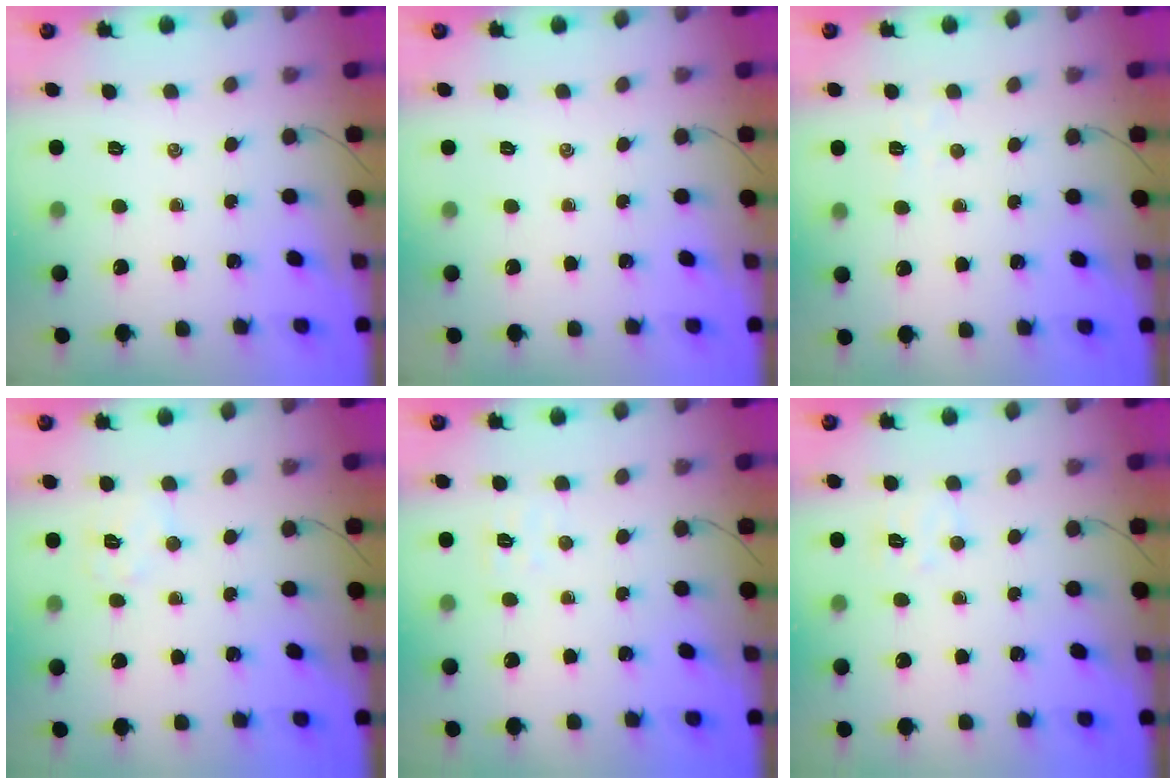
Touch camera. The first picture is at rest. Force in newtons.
{"total": 0.0}
{"total": 2.6, "press": 2.4, "slide": 0.8}
{"total": 6.3, "press": 6.1, "slide": 1.3}
{"total": 4.7, "press": 4.5, "slide": 1.1}
{"total": 4.3, "press": 4.2, "slide": 0.9}